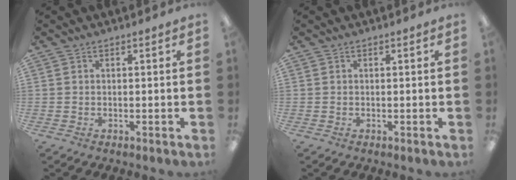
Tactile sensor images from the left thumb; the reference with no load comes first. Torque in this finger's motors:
{"motor_torque": [-0.02, 0.02, 0.00, -0.02, 0.00]}